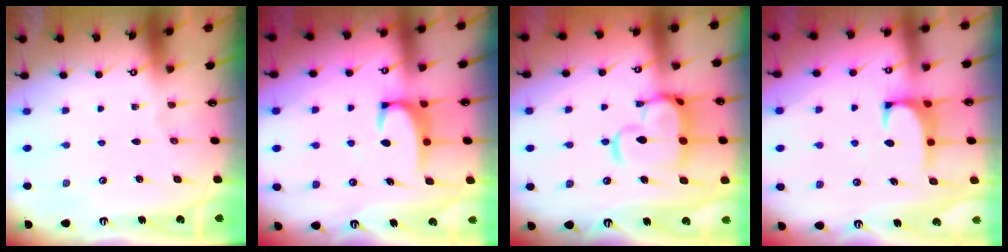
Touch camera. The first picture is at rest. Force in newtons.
{"total": 3.5, "press": 3.5, "slide": 0.3}
{"total": 10.1, "press": 9.9, "slide": 1.6}
{"total": 1.0, "press": 0.9, "slide": 0.4}